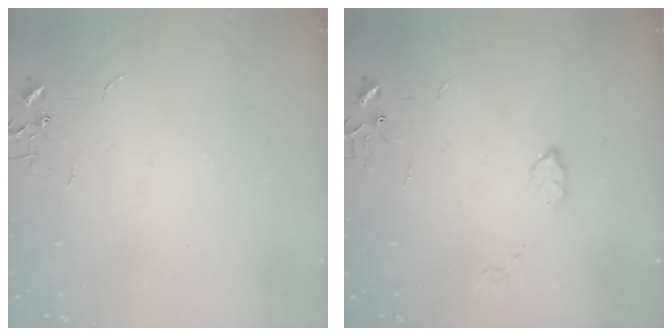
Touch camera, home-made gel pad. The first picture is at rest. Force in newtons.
{"total": 4.0, "press": 4.0, "slide": 0.7}